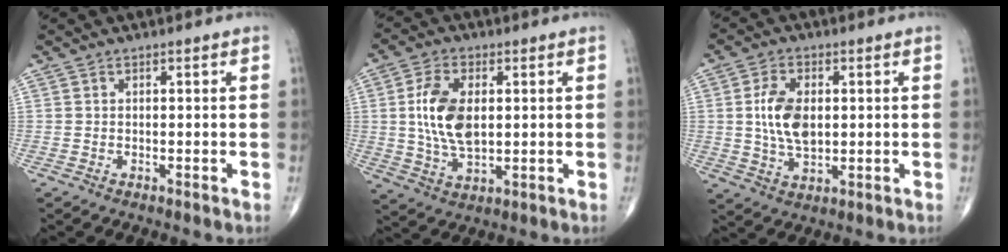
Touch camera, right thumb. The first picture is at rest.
{"total": 10.9, "force": [1.3, 5.9, 9.0], "torque": [-0.175, -0.007, 0.028]}
{"total": 8.9, "force": [0.9, 5.2, 7.2], "torque": [-0.133, -0.006, 0.020]}